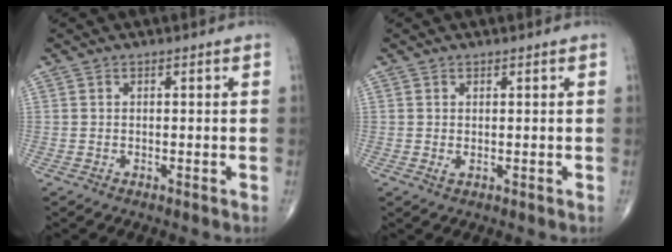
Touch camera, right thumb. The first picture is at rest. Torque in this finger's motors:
{"motor_torque": [-0.19, -0.02, 0.08, 0.16, 0.03]}